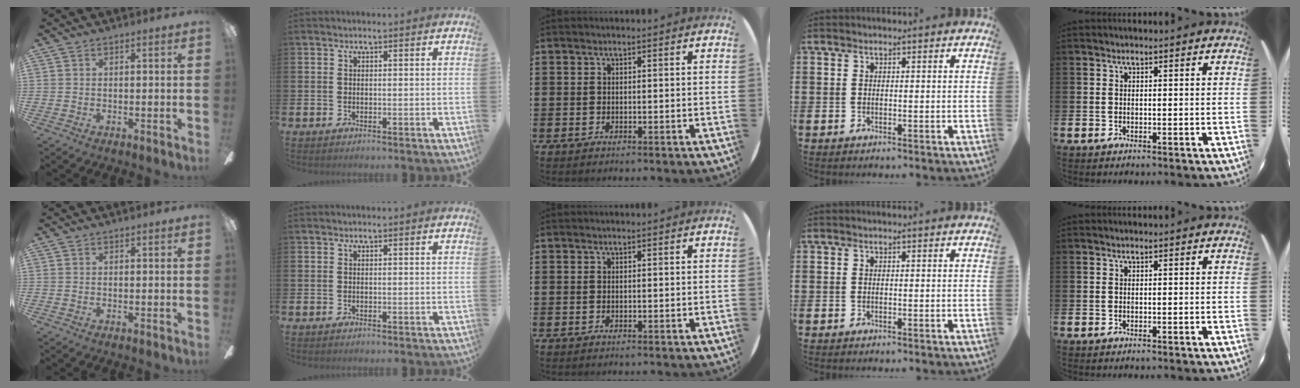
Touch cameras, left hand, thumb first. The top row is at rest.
{}